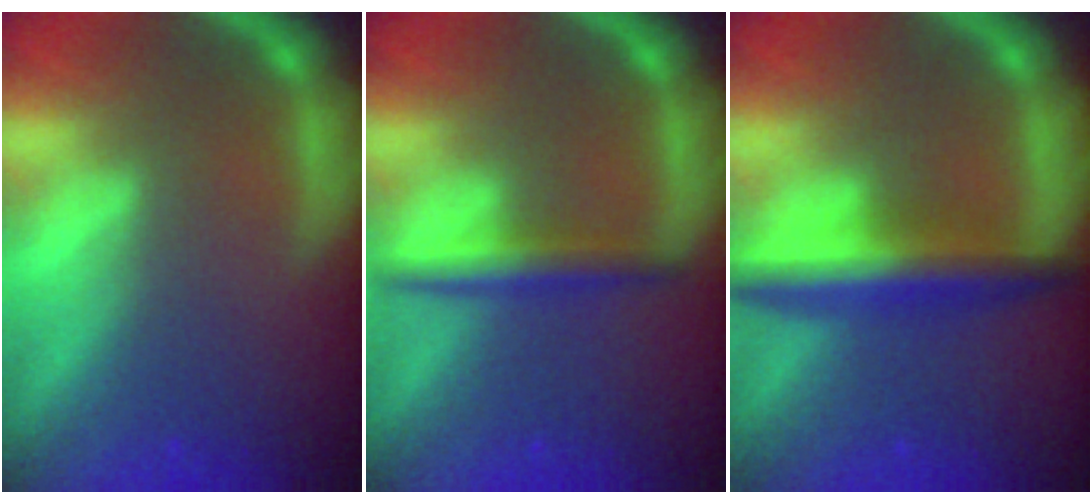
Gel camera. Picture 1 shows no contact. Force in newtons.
{"total": 3.0}
{"total": 5.5}